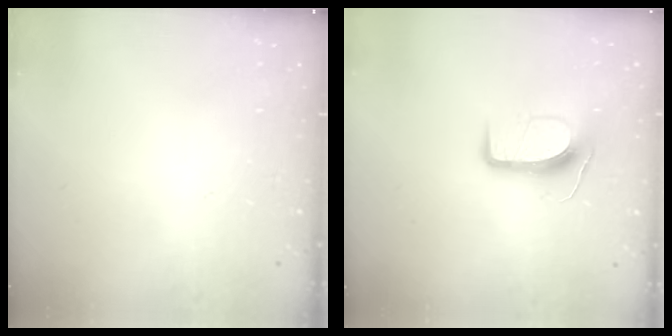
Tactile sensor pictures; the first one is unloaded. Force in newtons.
{"total": 9.9, "press": 9.9, "slide": 0.2}